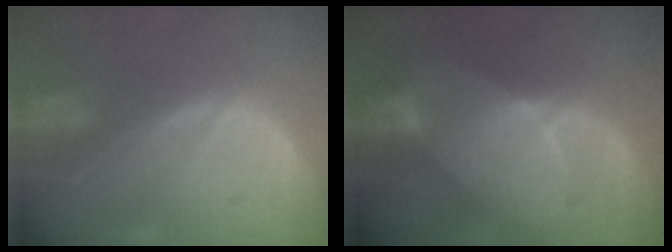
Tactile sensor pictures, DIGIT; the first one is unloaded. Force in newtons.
{"total": 7.1, "press": 6.9, "slide": 1.3}